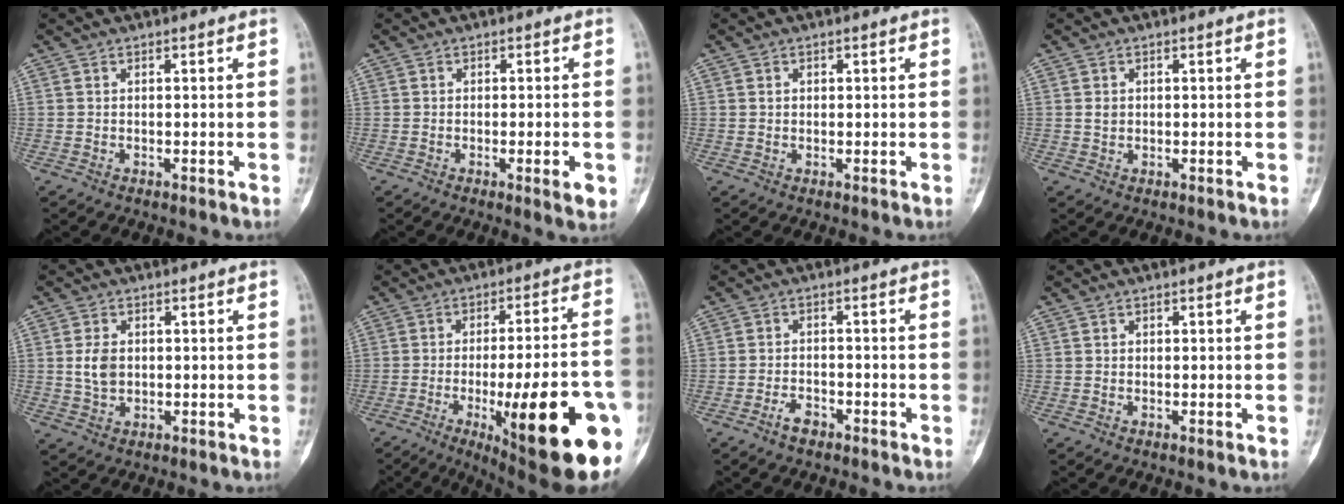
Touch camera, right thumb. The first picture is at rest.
{"total": 4.1, "force": [-1.2, 0.7, 3.8], "torque": [-0.054, -0.004, -0.015]}
{"total": 0.9, "force": [0.2, 0.8, 0.3], "torque": [0.000, 0.001, 0.003]}
{"total": 1.4, "force": [0.2, 1.2, 0.7], "torque": [-0.010, 0.001, 0.006]}
{"total": 4.6, "force": [0.4, 3.3, 3.2], "torque": [-0.056, 0.000, 0.011]}
{"total": 27.1, "force": [-9.1, 7.0, 24.6], "torque": [-0.285, 0.008, -0.113]}
{"total": 3.0, "force": [-2.2, 1.4, 1.5], "torque": [-0.029, 0.015, -0.040]}
{"total": 0.5, "force": [0.1, 0.5, 0.1], "torque": [0.002, 0.002, 0.001]}